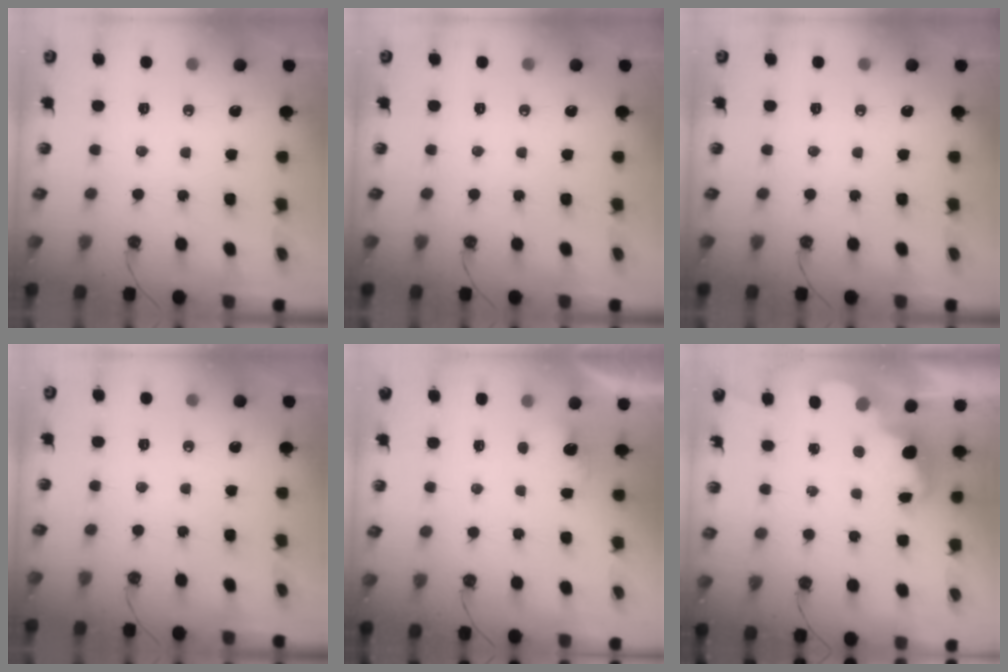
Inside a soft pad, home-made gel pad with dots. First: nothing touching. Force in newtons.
{"total": 0.0}
{"total": 0.0}
{"total": 0.6, "press": 0.0, "slide": 0.6}
{"total": 1.9, "press": 1.7, "slide": 0.8}
{"total": 2.4, "press": 2.3, "slide": 0.5}